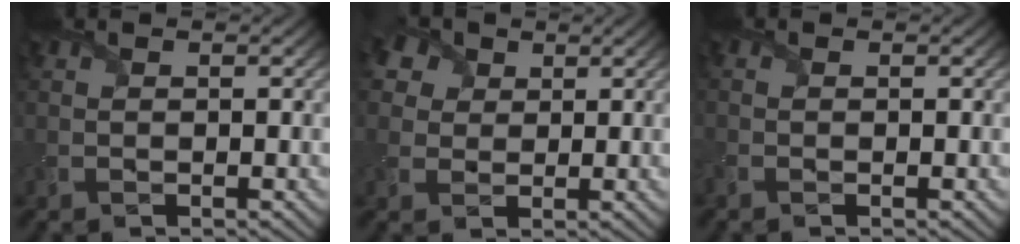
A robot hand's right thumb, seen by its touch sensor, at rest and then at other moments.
{"total": 6.6, "force": [3.4, 4.8, 3.1], "torque": [-0.102, 0.025, 0.047]}
{"total": 1.2, "force": [-0.5, 0.8, 0.7], "torque": [-0.019, -0.005, -0.012]}